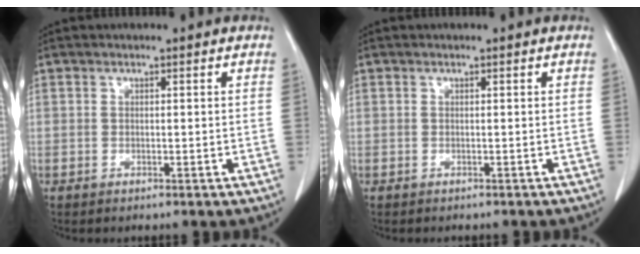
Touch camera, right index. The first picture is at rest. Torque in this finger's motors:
{"motor_torque": [-0.66, 0.13, -0.20, -0.07]}